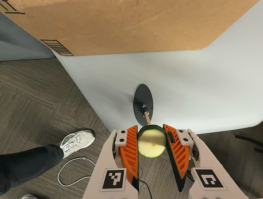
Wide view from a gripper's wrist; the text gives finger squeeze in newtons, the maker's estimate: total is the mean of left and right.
{"total": 12.0, "left": 12.0, "right": 11.9}